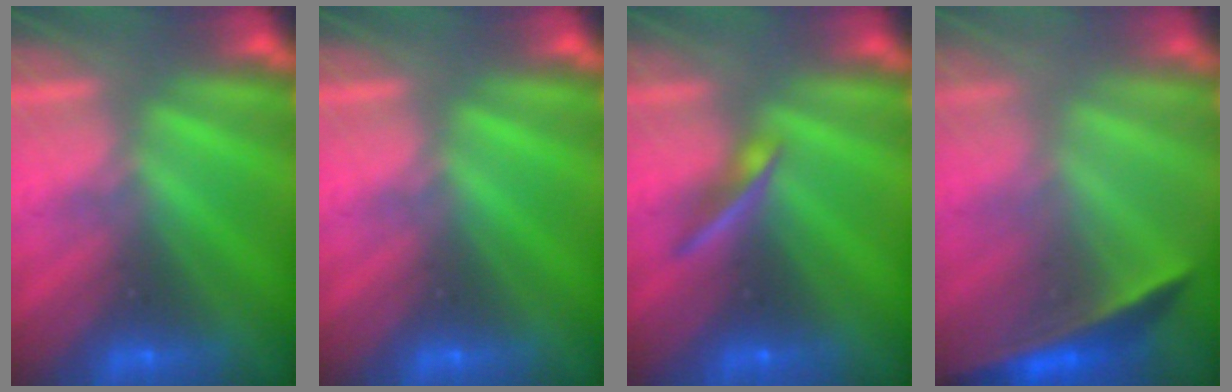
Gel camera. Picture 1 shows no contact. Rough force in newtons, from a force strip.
{"total": 0.0}
{"total": 2.3}
{"total": 1.7}